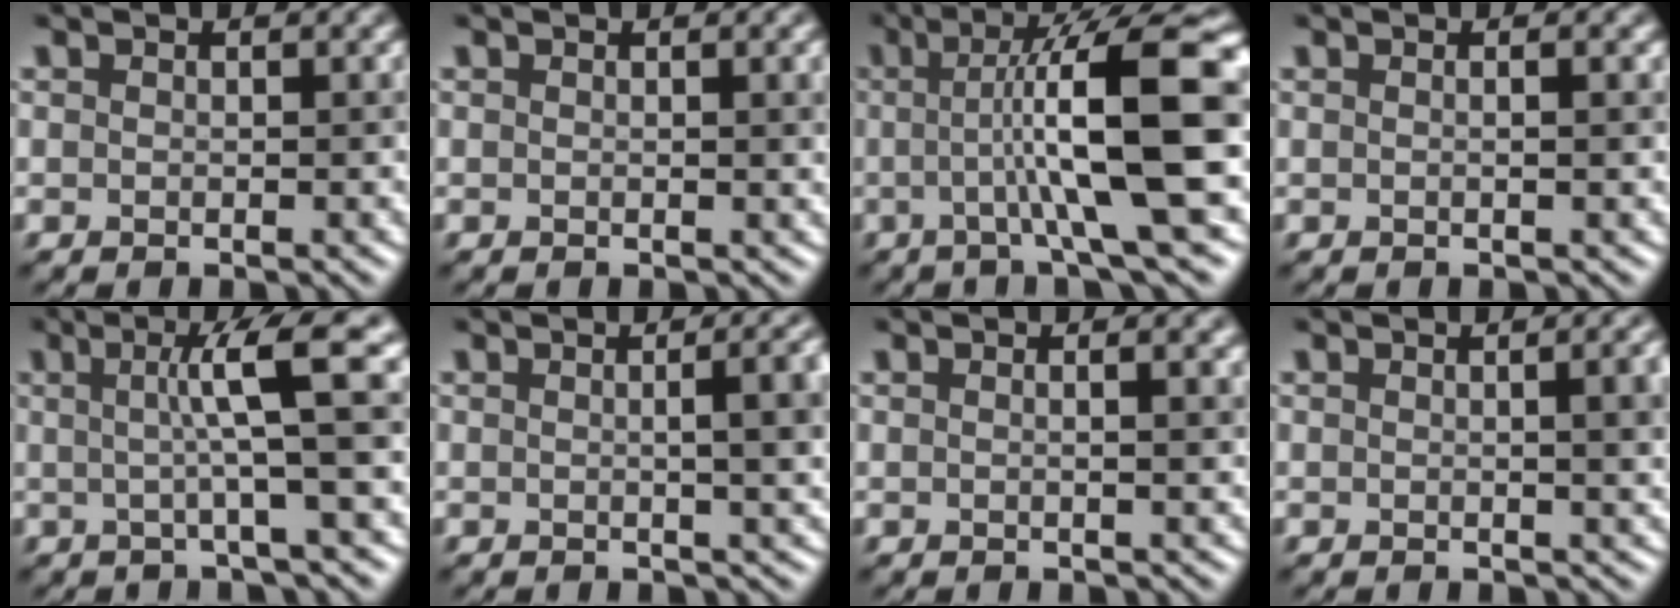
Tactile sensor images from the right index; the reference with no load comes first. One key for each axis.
{"total": 1.9, "fx": 0.3, "fy": 0.6, "fz": 1.8, "tx": -0.013, "ty": 0.007, "tz": 0.001}
{"total": 11.6, "fx": -0.1, "fy": 1.7, "fz": 11.4, "tx": -0.146, "ty": 0.022, "tz": -0.006}
{"total": 1.6, "fx": 0.4, "fy": 0.7, "fz": 1.4, "tx": -0.006, "ty": 0.001, "tz": -0.012}
{"total": 6.1, "fx": 0.8, "fy": 0.3, "fz": 6.0, "tx": -0.090, "ty": 0.015, "tz": 0.013}
{"total": 6.0, "fx": 0.6, "fy": 2.2, "fz": 5.5, "tx": -0.031, "ty": 0.019, "tz": 0.003}
{"total": 2.5, "fx": 0.7, "fy": 1.1, "fz": 2.2, "tx": -0.011, "ty": 0.008, "tz": -0.015}
{"total": 4.2, "fx": 0.4, "fy": 1.5, "fz": 3.9, "tx": -0.025, "ty": 0.016, "tz": 0.002}